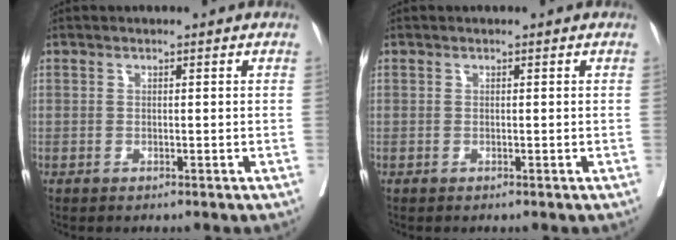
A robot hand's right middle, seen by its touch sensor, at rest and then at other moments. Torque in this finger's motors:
{"motor_torque": [-0.13, -0.48, 0.04, 0.00]}